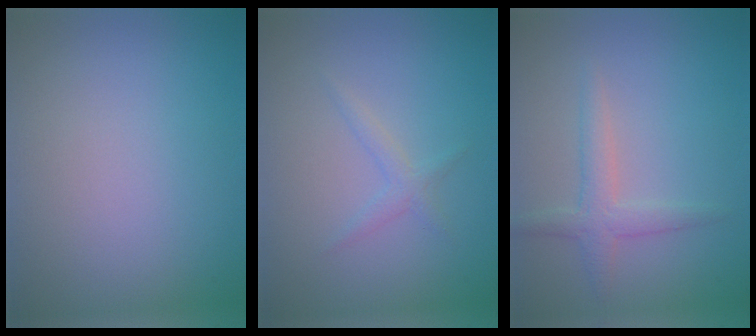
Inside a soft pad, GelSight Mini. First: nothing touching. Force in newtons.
{"total": 1.2, "press": 1.2, "slide": 0.0}
{"total": 2.2, "press": 2.2, "slide": 0.1}